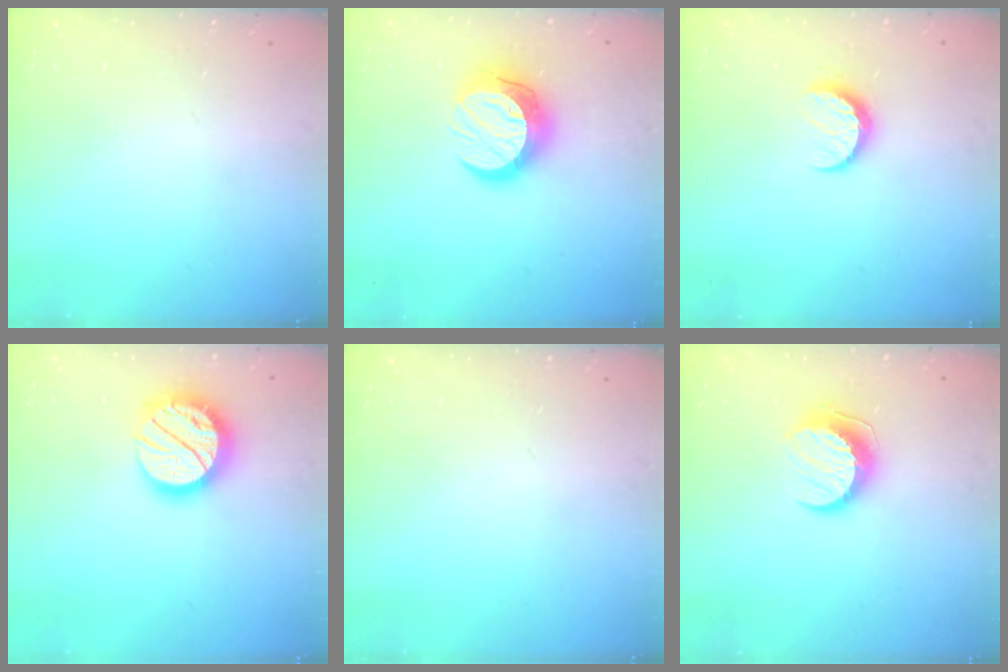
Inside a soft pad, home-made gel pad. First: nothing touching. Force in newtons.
{"total": 14.3, "press": 14.3, "slide": 1.0}
{"total": 7.1, "press": 7.1, "slide": 0.7}
{"total": 18.0, "press": 17.9, "slide": 1.4}
{"total": 0.0}
{"total": 9.7, "press": 9.7, "slide": 0.5}